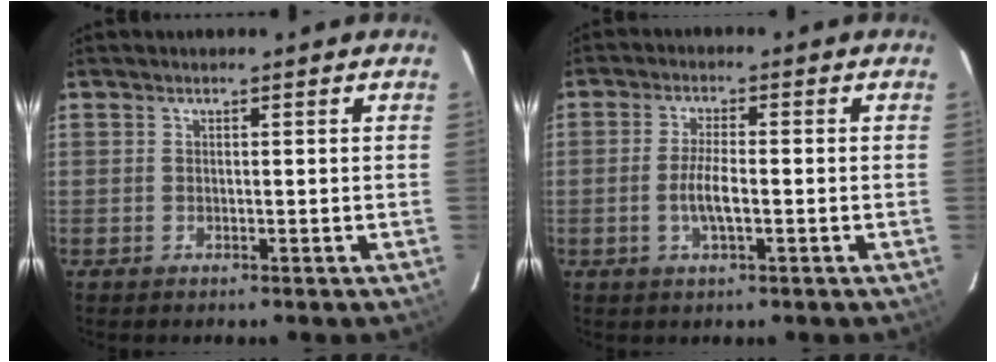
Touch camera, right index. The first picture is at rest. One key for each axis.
{"total": 4.5, "fx": -1.2, "fy": 1.0, "fz": 4.2, "tx": -0.085, "ty": -0.003, "tz": -0.022}